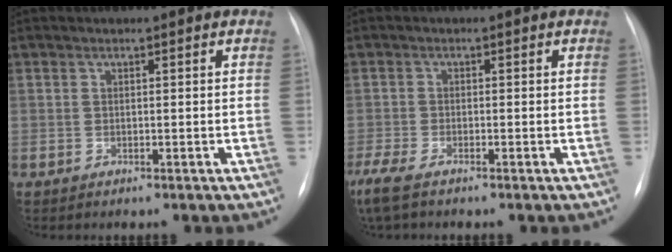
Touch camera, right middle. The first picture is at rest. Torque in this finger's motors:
{"motor_torque": [0.45, -0.51, 0.17, 0.06]}